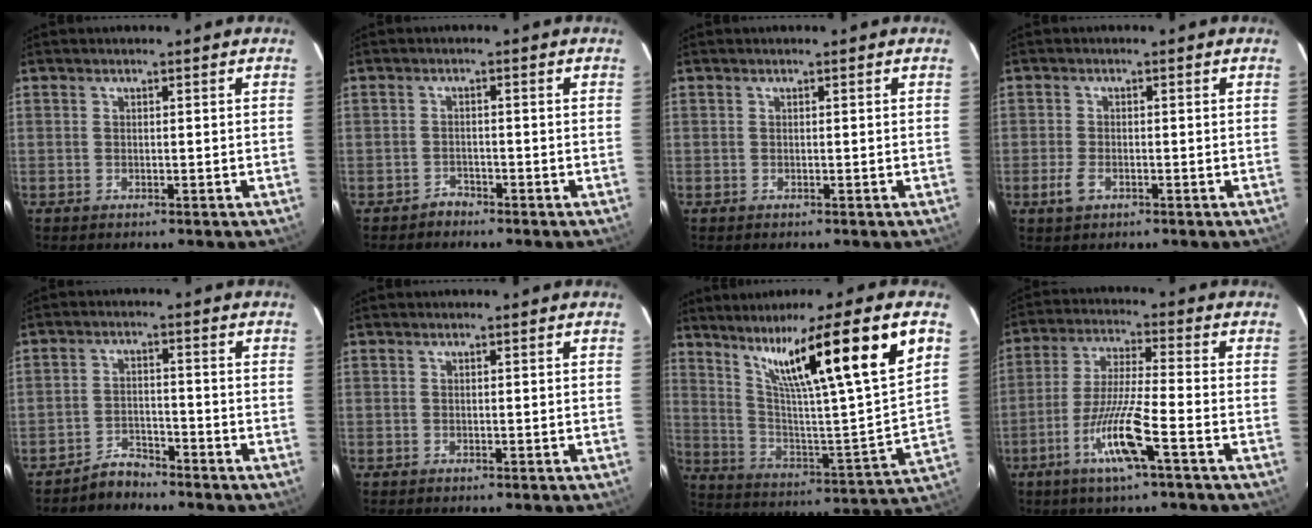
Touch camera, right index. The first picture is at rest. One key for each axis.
{"total": 1.4, "fx": -1.3, "fy": 0.6, "fz": -0.1, "tx": 0.004, "ty": 0.001, "tz": -0.023}
{"total": 0.0}
{"total": 2.4, "fx": -1.1, "fy": 1.4, "fz": 1.6, "tx": -0.039, "ty": -0.001, "tz": -0.017}
{"total": 3.2, "fx": -3.1, "fy": 0.9, "fz": -0.1, "tx": 0.004, "ty": -0.006, "tz": -0.056}
{"total": 0.0}
{"total": 22.5, "fx": 11.7, "fy": -0.3, "fz": 19.2, "tx": -0.298, "ty": 0.007, "tz": 0.189}
{"total": 10.7, "fx": -4.7, "fy": -0.1, "fz": 9.6, "tx": -0.188, "ty": -0.012, "tz": -0.093}